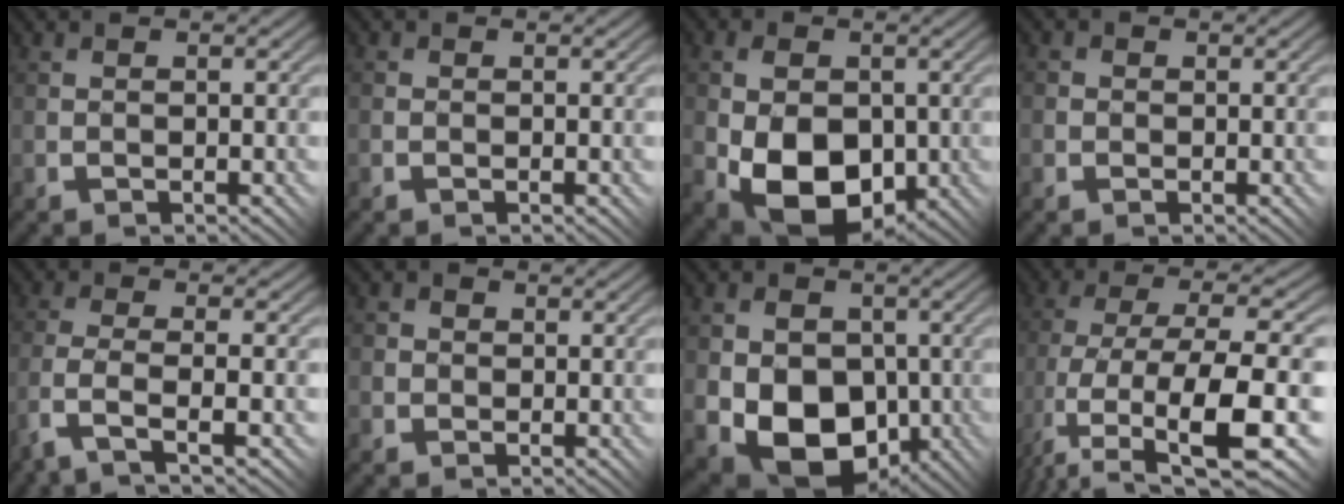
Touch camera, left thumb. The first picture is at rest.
{"total": 0.9, "force": [-0.1, 0.8, 0.0], "torque": [0.004, 0.003, -0.008]}
{"total": 11.7, "force": [-2.5, 7.4, 8.7], "torque": [-0.156, -0.017, -0.039]}
{"total": 2.6, "force": [0.1, 2.6, 0.3], "torque": [0.003, 0.013, -0.017]}
{"total": 5.5, "force": [-3.4, 0.8, 4.3], "torque": [-0.106, 0.003, -0.077]}
{"total": 3.8, "force": [0.5, 3.7, 0.7], "torque": [-0.013, 0.017, -0.009]}
{"total": 13.7, "force": [-3.2, 10.1, 8.7], "torque": [-0.140, -0.018, -0.074]}
{"total": 12.6, "force": [-4.2, 4.1, 11.1], "torque": [-0.231, -0.003, -0.067]}